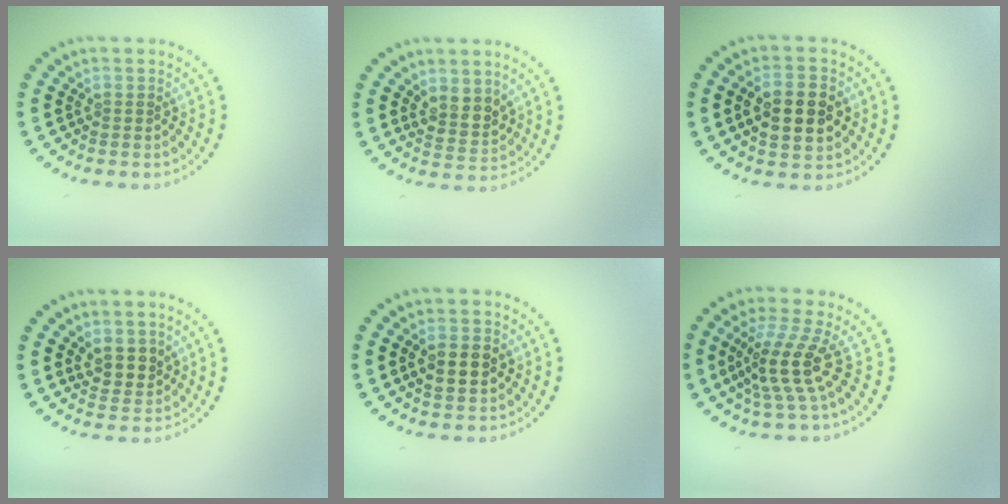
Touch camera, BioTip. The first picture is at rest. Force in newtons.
{"total": 2.4, "press": 2.2, "slide": 1.1}
{"total": 5.2, "press": 5.2, "slide": 0.3}
{"total": 2.3, "press": 2.2, "slide": 0.9}
{"total": 2.8, "press": 2.8, "slide": 0.3}
{"total": 4.2, "press": 2.8, "slide": 3.1}